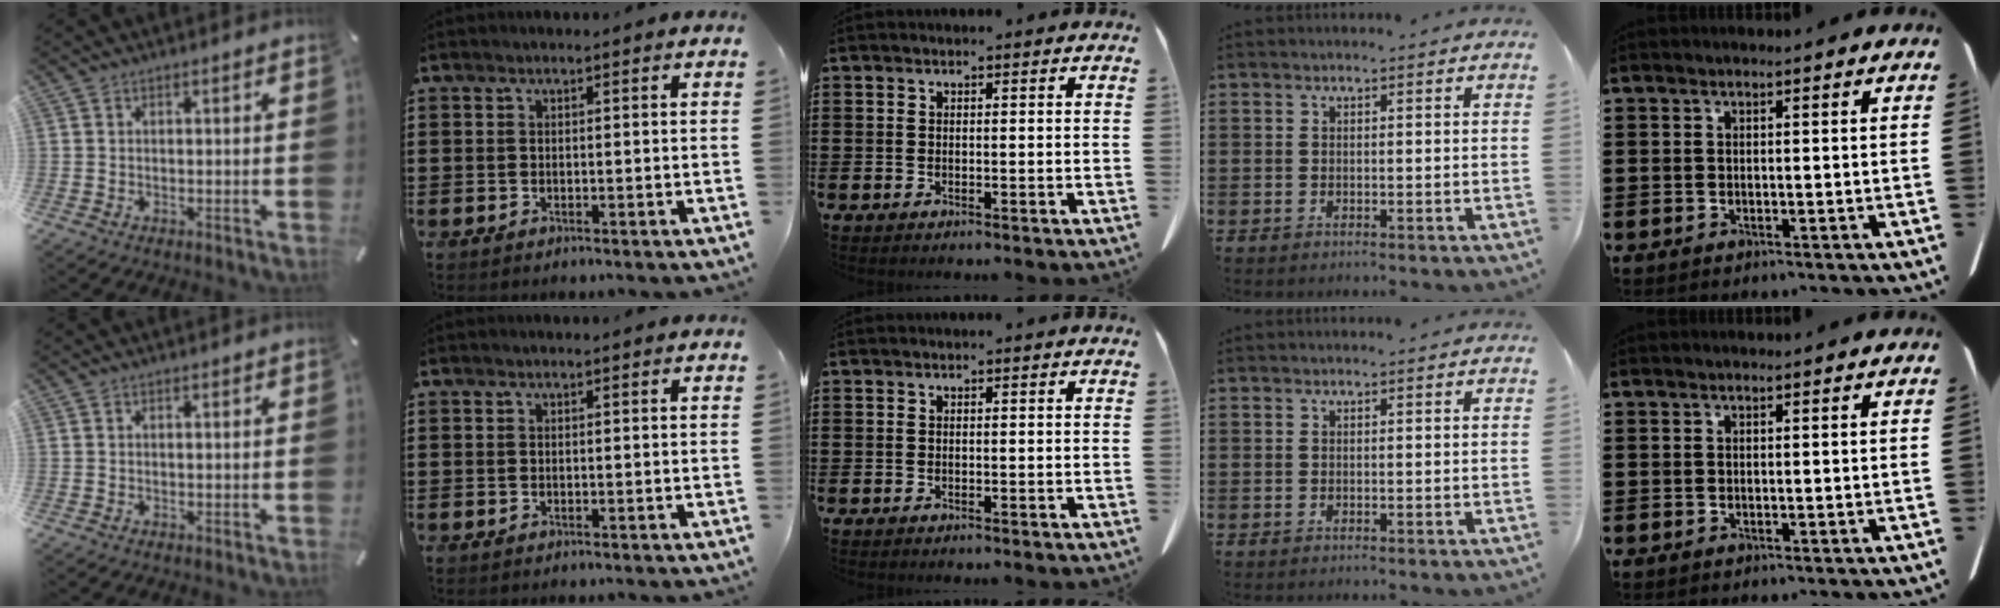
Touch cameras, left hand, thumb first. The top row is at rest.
{}